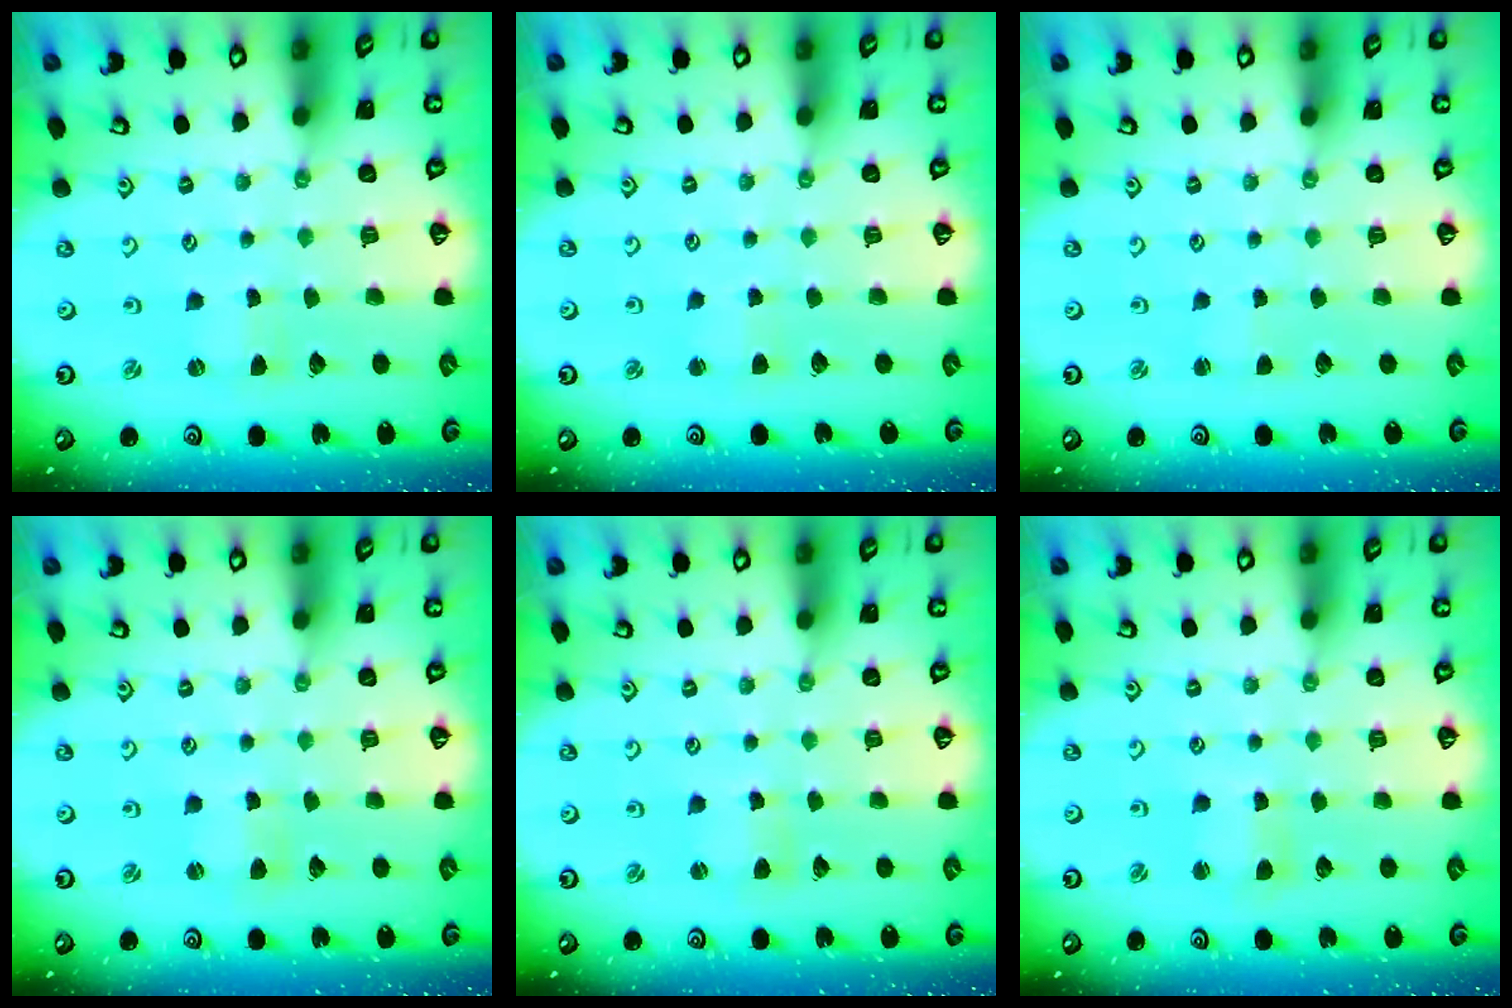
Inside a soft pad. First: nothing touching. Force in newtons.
{"total": 2.2, "press": 2.2, "slide": 0.2}
{"total": 0.9, "press": 0.9, "slide": 0.2}
{"total": 1.7, "press": 1.7, "slide": 0.3}
{"total": 2.2, "press": 2.2, "slide": 0.3}
{"total": 2.7, "press": 2.7, "slide": 0.3}